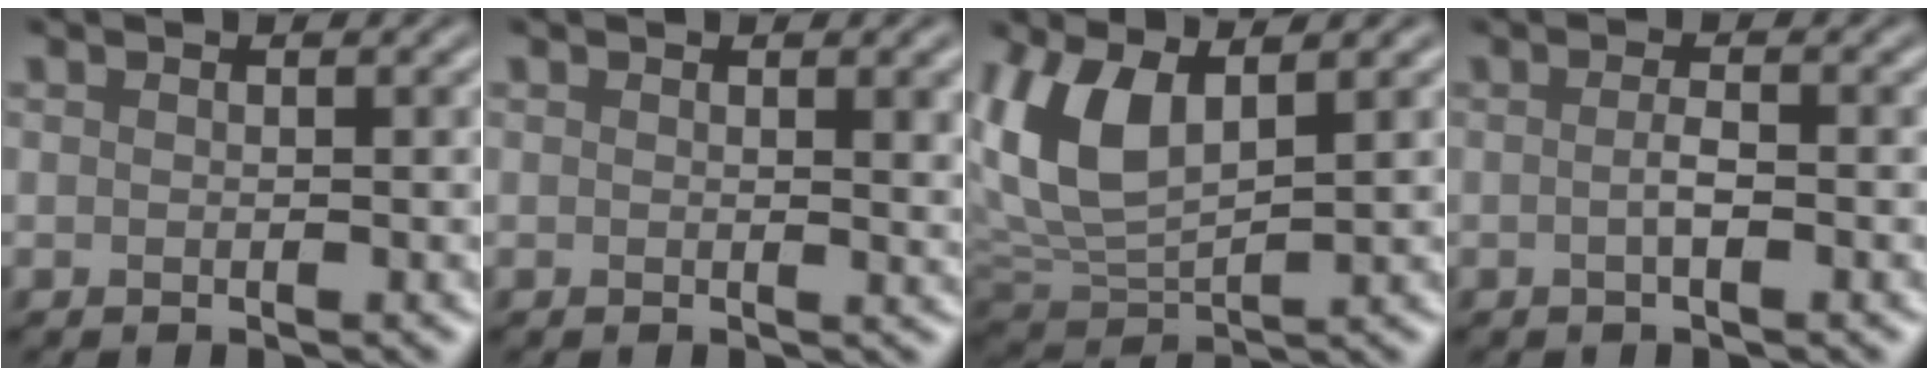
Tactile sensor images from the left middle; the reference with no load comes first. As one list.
[{"total": 2.3, "force": [0.5, 0.6, 2.1], "torque": [-0.018, 0.005, 0.008]}, {"total": 6.1, "force": [2.6, 2.8, 4.7], "torque": [-0.116, 0.001, 0.060]}, {"total": 1.4, "force": [-0.2, 0.3, 1.4], "torque": [-0.024, 0.004, -0.002]}]